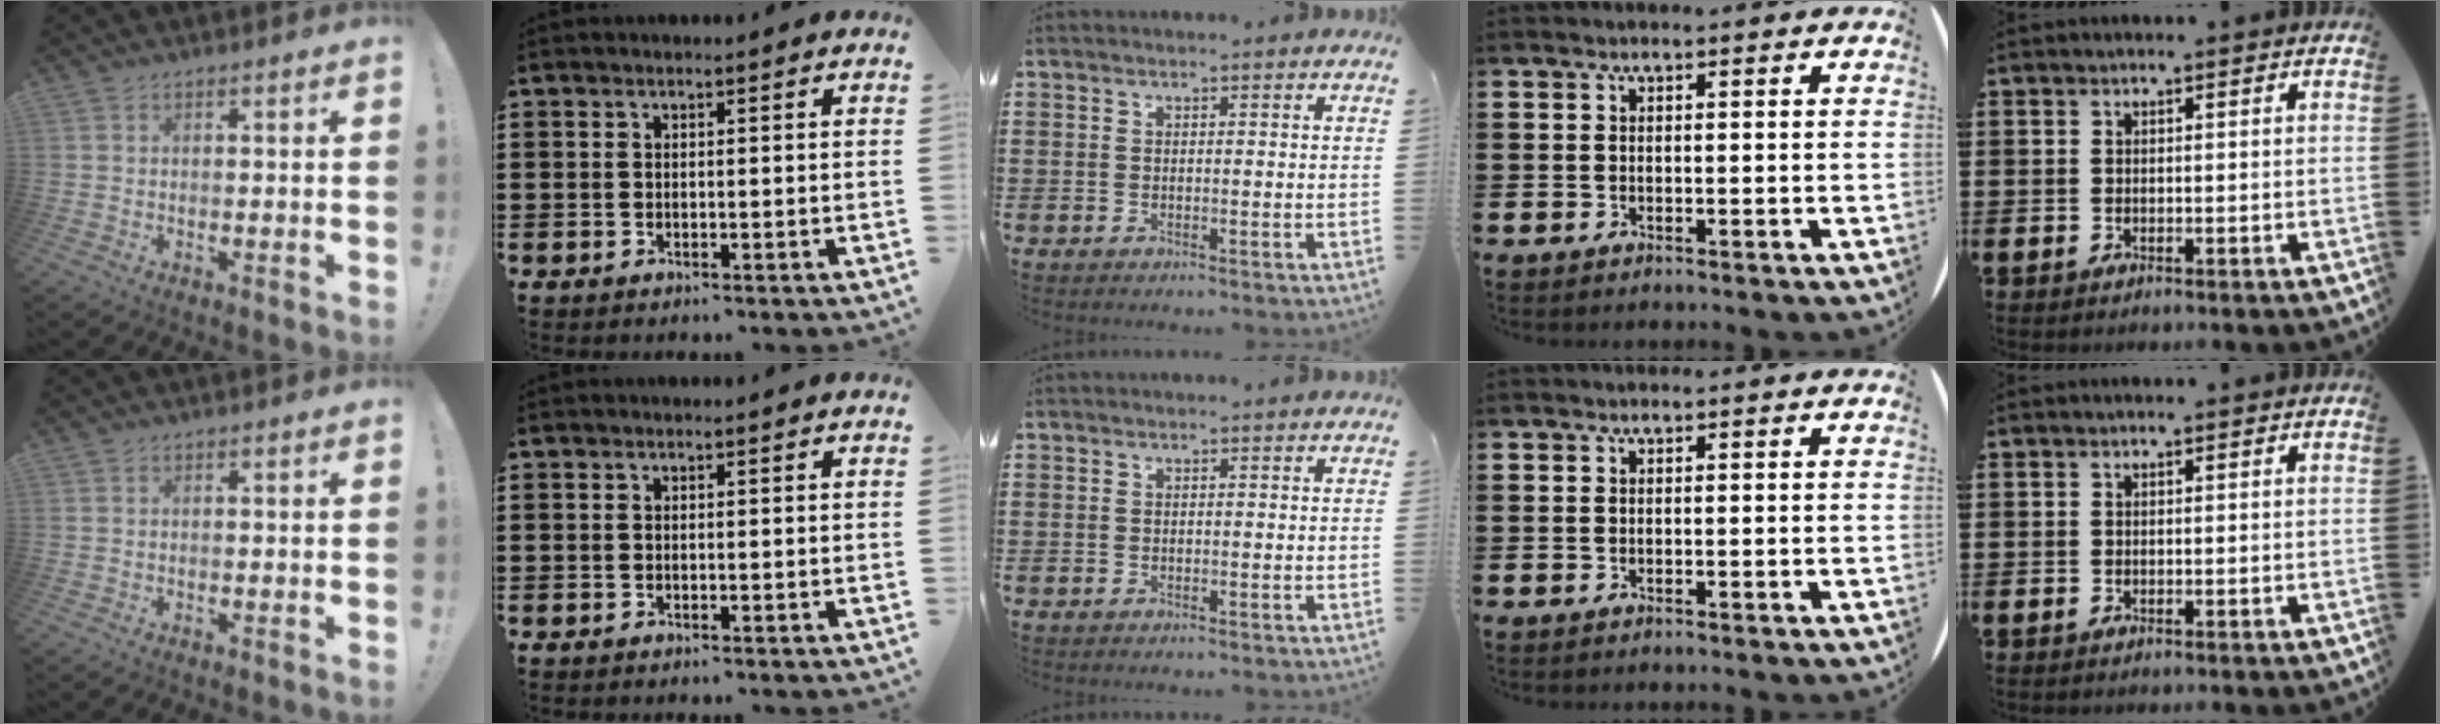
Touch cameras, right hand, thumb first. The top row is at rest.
{}